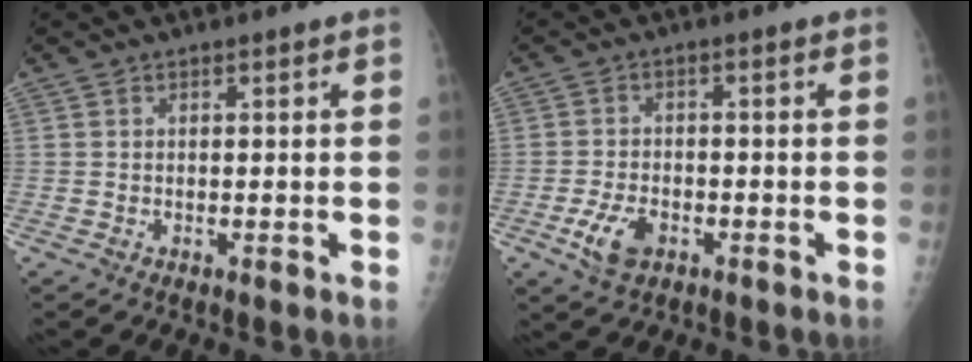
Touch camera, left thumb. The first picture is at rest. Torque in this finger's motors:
{"motor_torque": [-0.35, 0.46, 0.53, 0.34, 0.13]}